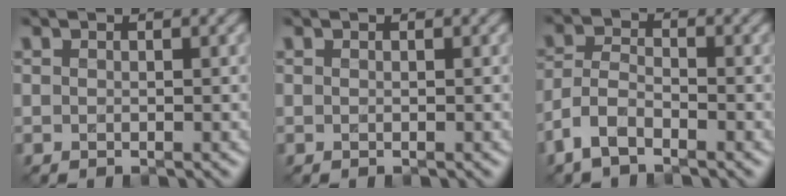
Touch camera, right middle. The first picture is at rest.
{"total": 0.0}
{"total": 3.4, "force": [-2.3, 1.4, 2.1], "torque": [-0.043, 0.003, -0.058]}